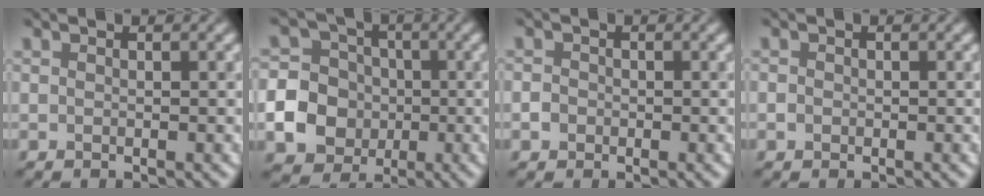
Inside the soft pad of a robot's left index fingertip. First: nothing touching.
{"total": 11.1, "force": [-3.1, 10.3, 2.6], "torque": [-0.073, -0.023, -0.069]}
{"total": 0.9, "force": [-0.5, 0.8, -0.2], "torque": [0.006, 0.000, -0.011]}
{"total": 0.5, "force": [-0.3, 0.4, -0.1], "torque": [0.003, -0.001, -0.006]}